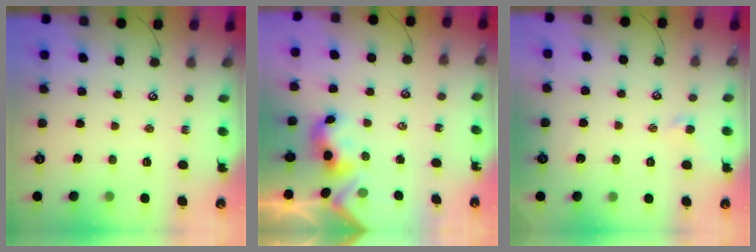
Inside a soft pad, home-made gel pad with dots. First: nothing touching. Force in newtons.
{"total": 3.4, "press": 3.4, "slide": 0.3}
{"total": 1.3, "press": 1.1, "slide": 0.7}